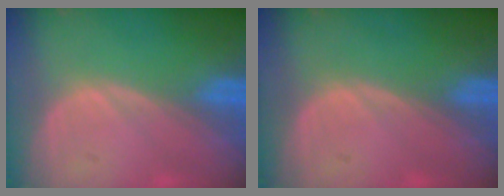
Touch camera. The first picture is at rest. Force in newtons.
{"total": 0.0}